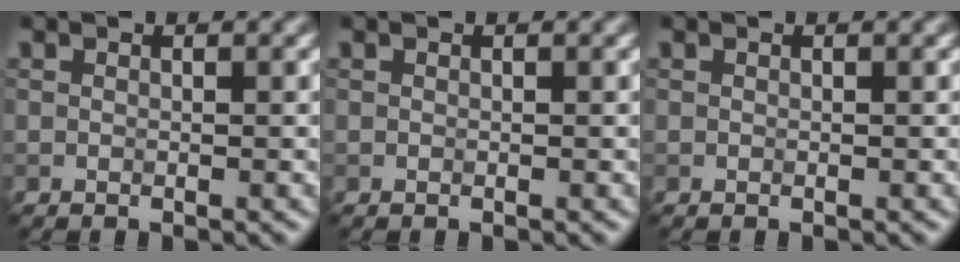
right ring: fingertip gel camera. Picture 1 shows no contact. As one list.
[{"total": 0.0}, {"total": 0.0}]